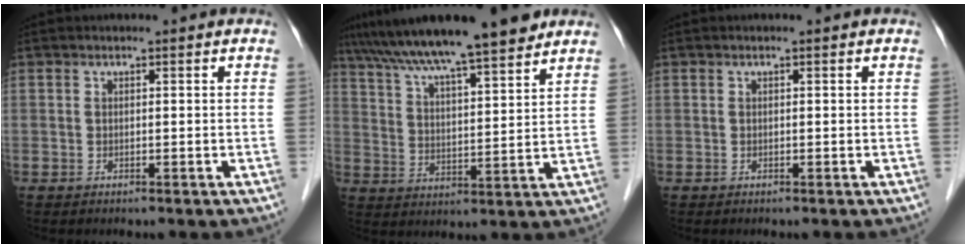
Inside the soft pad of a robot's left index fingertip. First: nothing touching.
{"total": 16.1, "force": [13.5, 0.7, 8.8], "torque": [-0.142, 0.023, 0.214]}
{"total": 0.0}